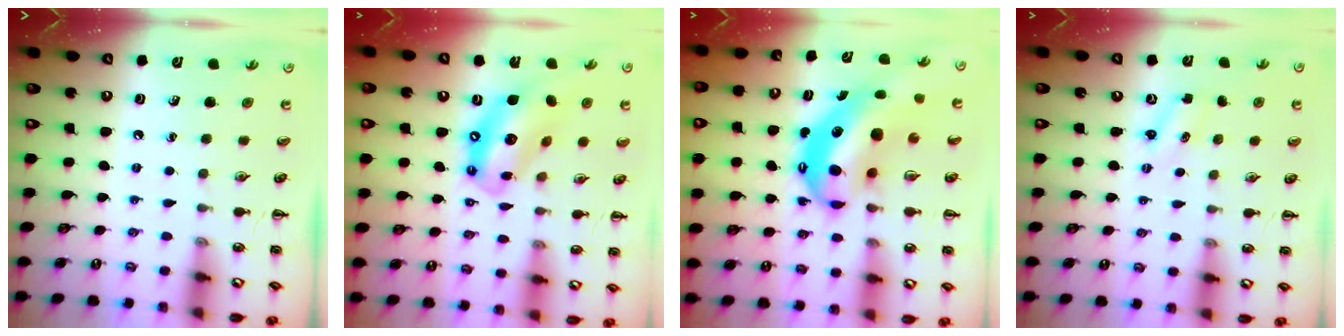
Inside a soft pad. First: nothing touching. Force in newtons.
{"total": 13.9, "press": 13.4, "slide": 3.8}
{"total": 12.0, "press": 11.6, "slide": 3.1}
{"total": 1.6, "press": 1.5, "slide": 0.4}